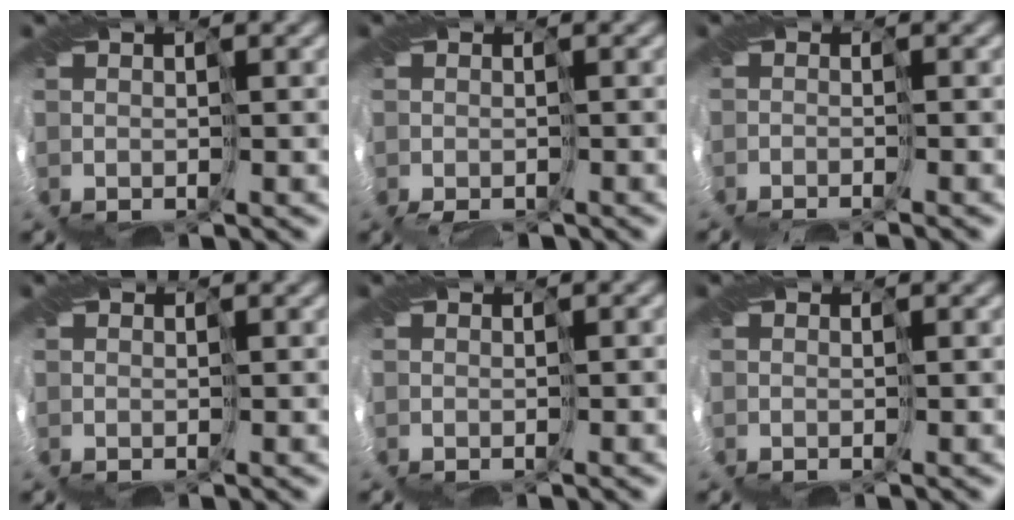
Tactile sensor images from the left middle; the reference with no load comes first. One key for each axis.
{"total": 2.9, "fx": -2.8, "fy": -0.1, "fz": -0.7, "tx": -0.002, "ty": -0.029, "tz": -0.030}
{"total": 4.3, "fx": -3.9, "fy": -1.4, "fz": -1.0, "tx": -0.003, "ty": -0.017, "tz": -0.047}
{"total": 2.6, "fx": -0.8, "fy": -1.6, "fz": -1.9, "tx": 0.019, "ty": -0.011, "tz": 0.004}
{"total": 2.3, "fx": -1.0, "fy": -1.5, "fz": -1.5, "tx": 0.014, "ty": -0.012, "tz": 0.000}
{"total": 2.5, "fx": -1.2, "fy": -1.3, "fz": -1.7, "tx": 0.015, "ty": -0.017, "tz": -0.003}